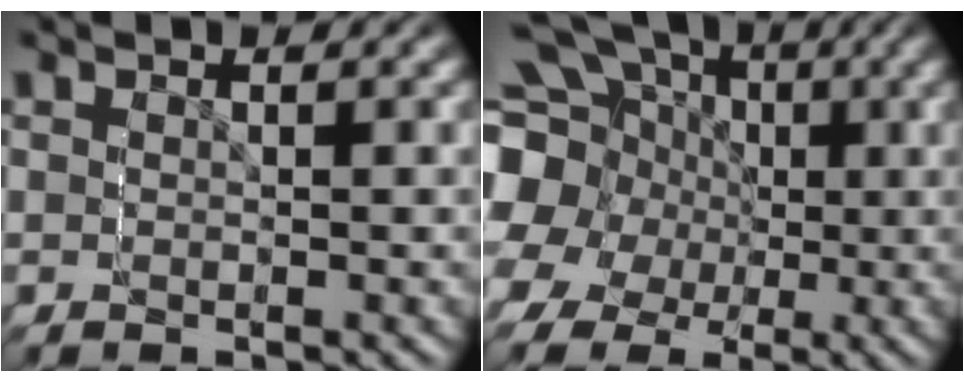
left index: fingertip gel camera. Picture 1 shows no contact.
{"total": 15.6, "force": [1.3, 13.2, 8.2], "torque": [-0.161, -0.037, 0.016]}